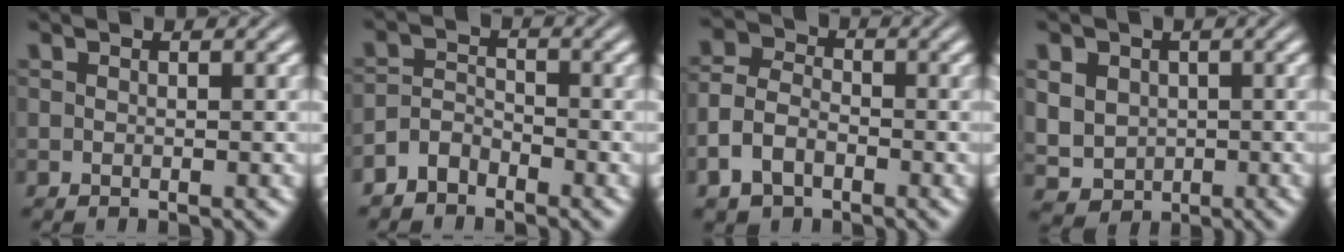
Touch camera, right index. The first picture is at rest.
{"total": 3.0, "force": [-2.4, 1.5, 0.8], "torque": [-0.001, -0.012, -0.038]}
{"total": 3.9, "force": [-1.7, 3.1, 1.8], "torque": [-0.036, -0.017, -0.024]}
{"total": 6.0, "force": [-0.7, 5.5, 2.3], "torque": [-0.059, -0.039, 0.005]}